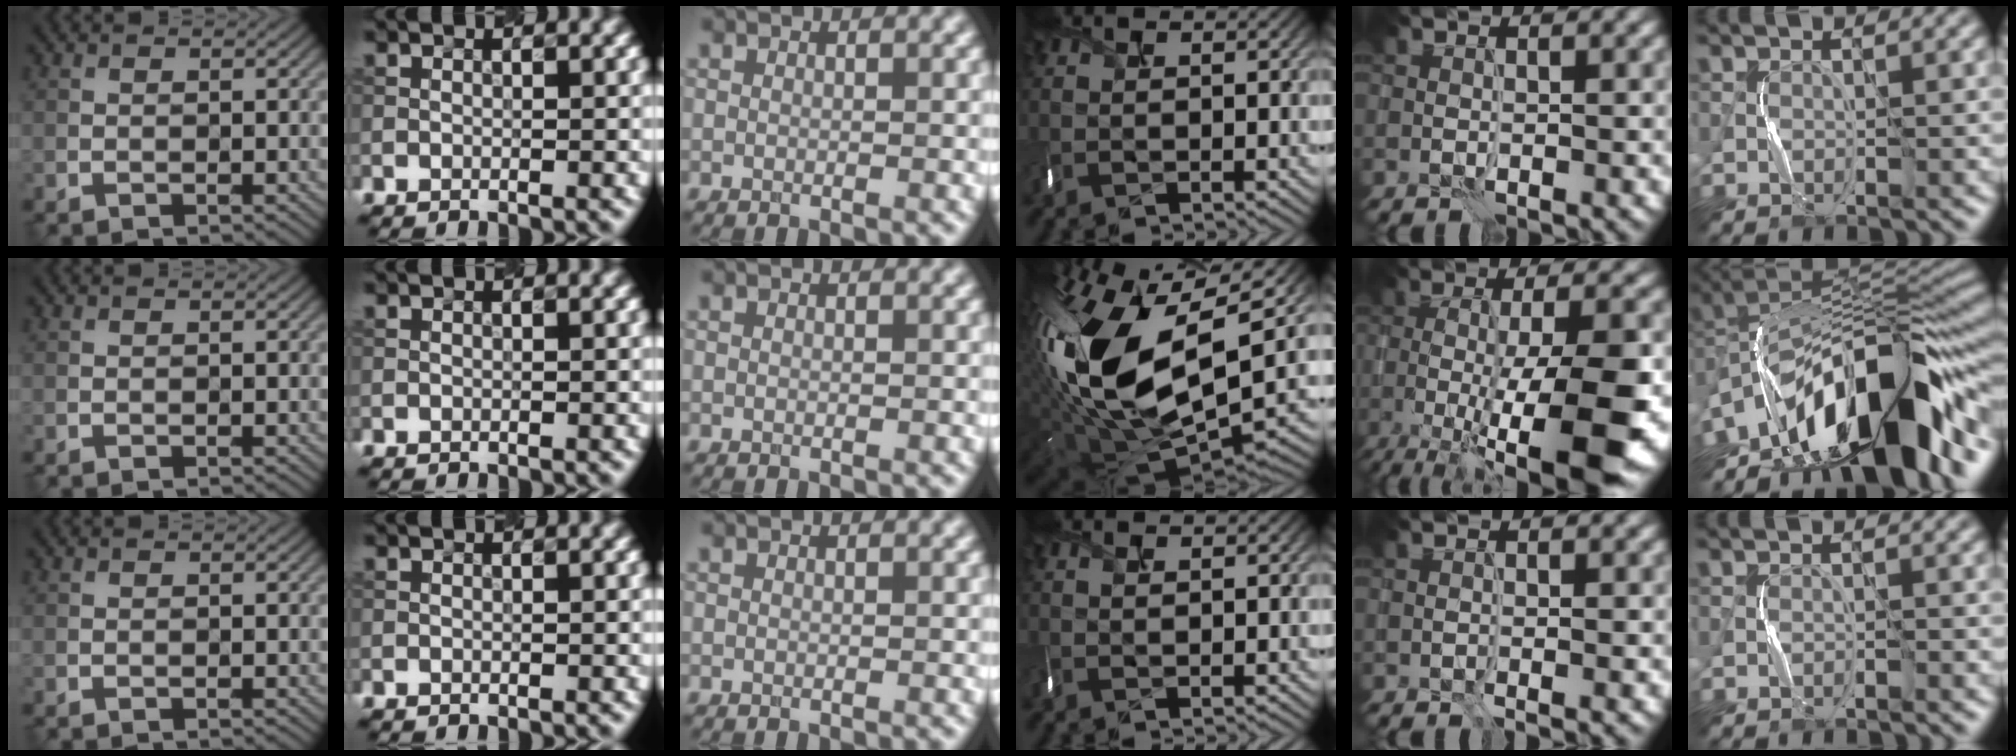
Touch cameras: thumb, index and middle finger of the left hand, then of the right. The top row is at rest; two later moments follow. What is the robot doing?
{"motion": "shake", "object": "box of matches"}